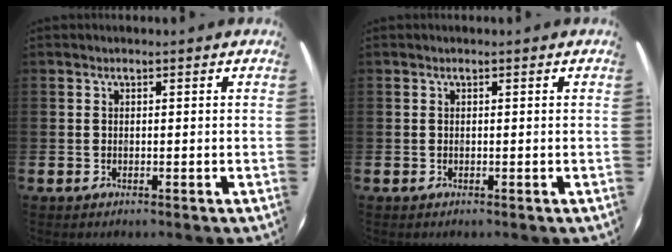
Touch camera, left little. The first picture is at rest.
{"total": 0.0}